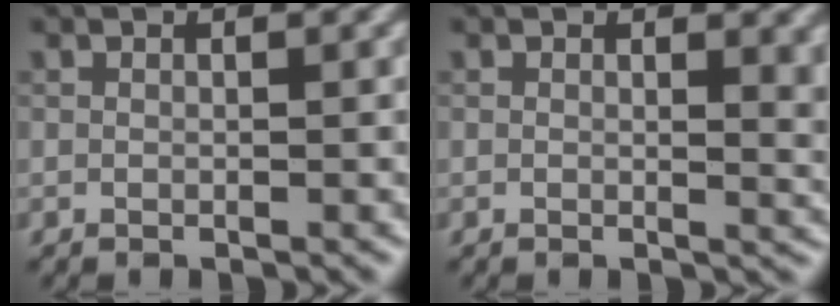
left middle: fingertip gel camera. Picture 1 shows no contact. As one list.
[{"total": 3.1, "force": [0.7, 1.2, 2.8], "torque": [-0.026, -0.002, 0.012]}]